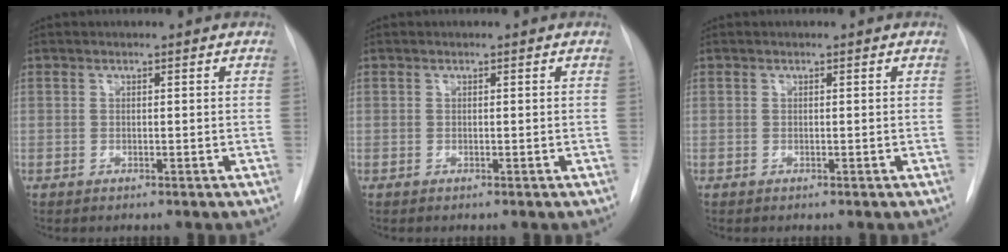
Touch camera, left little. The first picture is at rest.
{"total": 0.0}
{"total": 0.0}